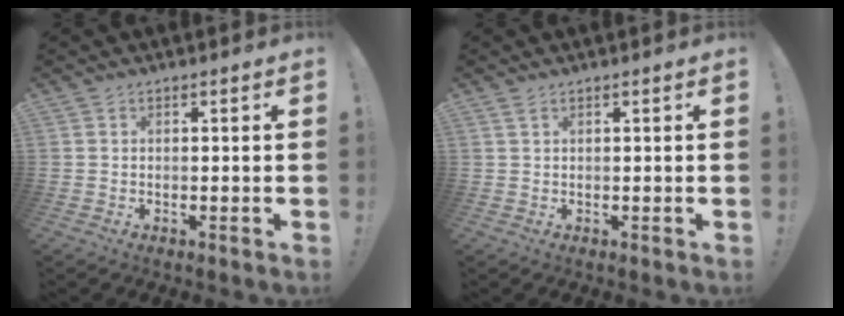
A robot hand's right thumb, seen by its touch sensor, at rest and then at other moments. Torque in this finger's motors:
{"motor_torque": [-0.17, 0.01, -0.20, 0.03, 0.07]}